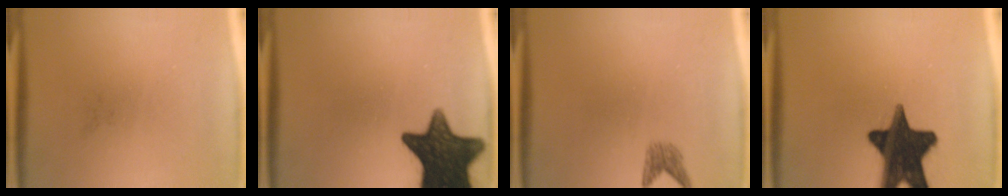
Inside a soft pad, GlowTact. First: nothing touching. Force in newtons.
{"total": 15.4}
{"total": 1.8}
{"total": 19.0}